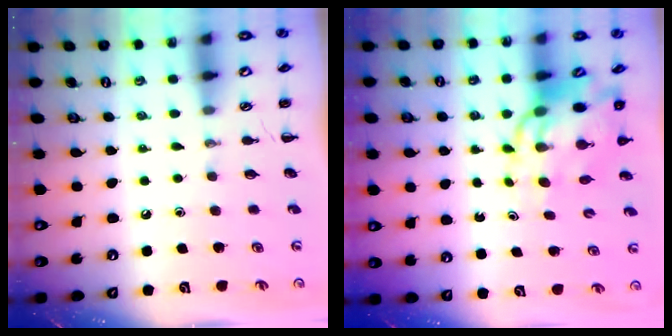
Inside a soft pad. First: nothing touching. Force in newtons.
{"total": 13.2, "press": 12.5, "slide": 4.2}